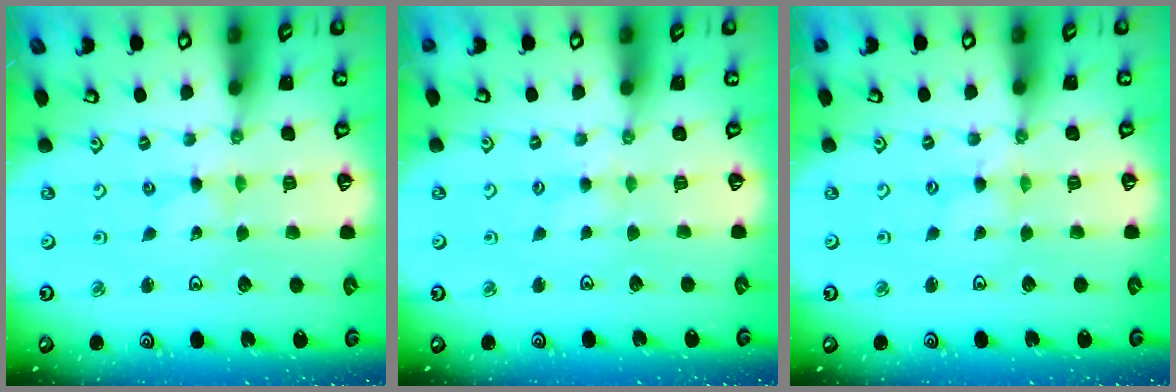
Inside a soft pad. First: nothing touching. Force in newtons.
{"total": 2.2, "press": 2.2, "slide": 0.3}
{"total": 1.7, "press": 1.7, "slide": 0.2}